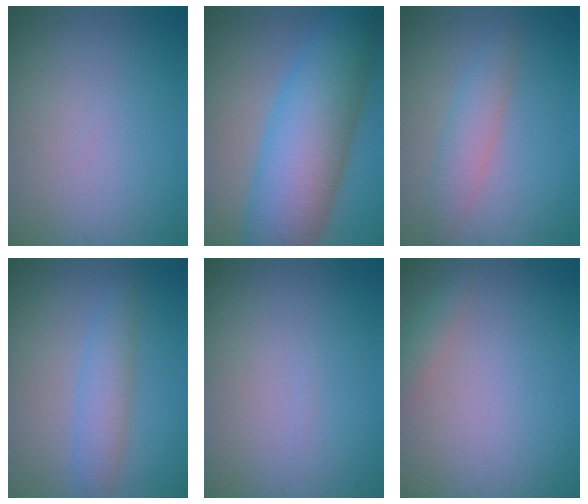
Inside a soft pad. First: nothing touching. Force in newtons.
{"total": 11.7, "press": 11.7, "slide": 0.1}
{"total": 2.9, "press": 2.9, "slide": 0.1}
{"total": 3.0, "press": 3.0, "slide": 0.1}
{"total": 0.0}
{"total": 1.6, "press": 1.6, "slide": 0.2}